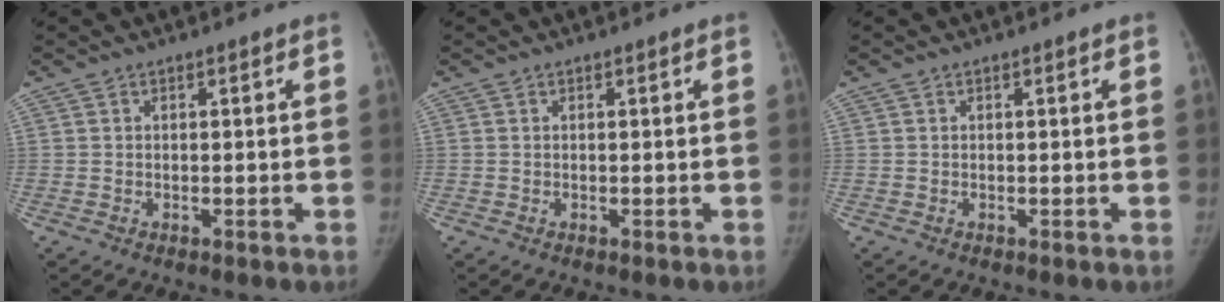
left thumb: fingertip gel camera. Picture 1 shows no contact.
{"total": 0.0}
{"total": 0.0}